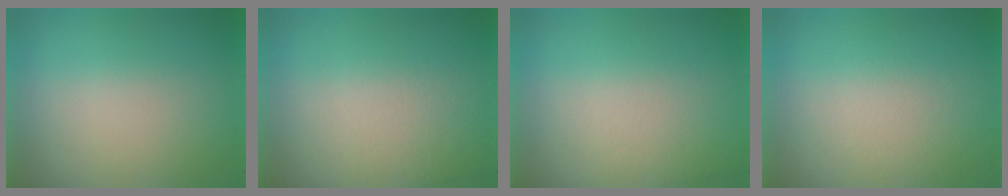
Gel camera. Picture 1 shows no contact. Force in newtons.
{"total": 2.1}
{"total": 2.4}
{"total": 2.5}